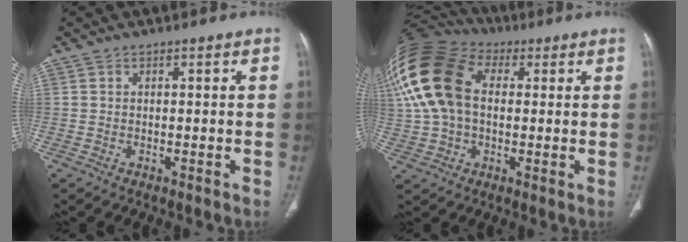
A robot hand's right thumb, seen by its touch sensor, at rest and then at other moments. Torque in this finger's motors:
{"motor_torque": [-0.73, 2.86, 2.47, 0.28, 0.80]}